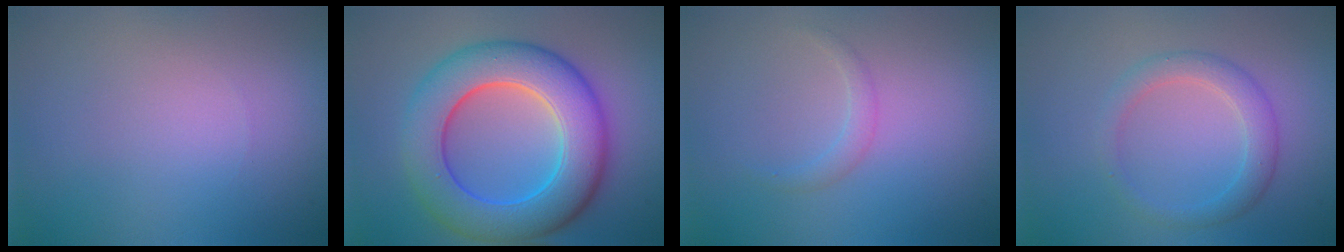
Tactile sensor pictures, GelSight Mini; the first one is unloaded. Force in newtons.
{"total": 10.2, "press": 10.2, "slide": 0.2}
{"total": 1.1, "press": 1.1, "slide": 0.2}
{"total": 2.7, "press": 2.7, "slide": 0.2}